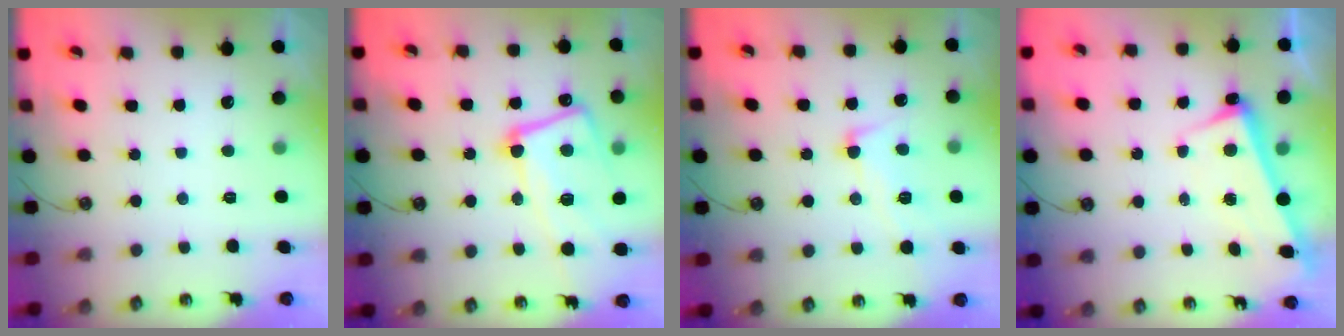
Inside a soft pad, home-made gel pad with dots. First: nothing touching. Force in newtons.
{"total": 15.3, "press": 15.3, "slide": 1.3}
{"total": 3.3, "press": 3.1, "slide": 1.1}
{"total": 3.3, "press": 3.2, "slide": 0.9}